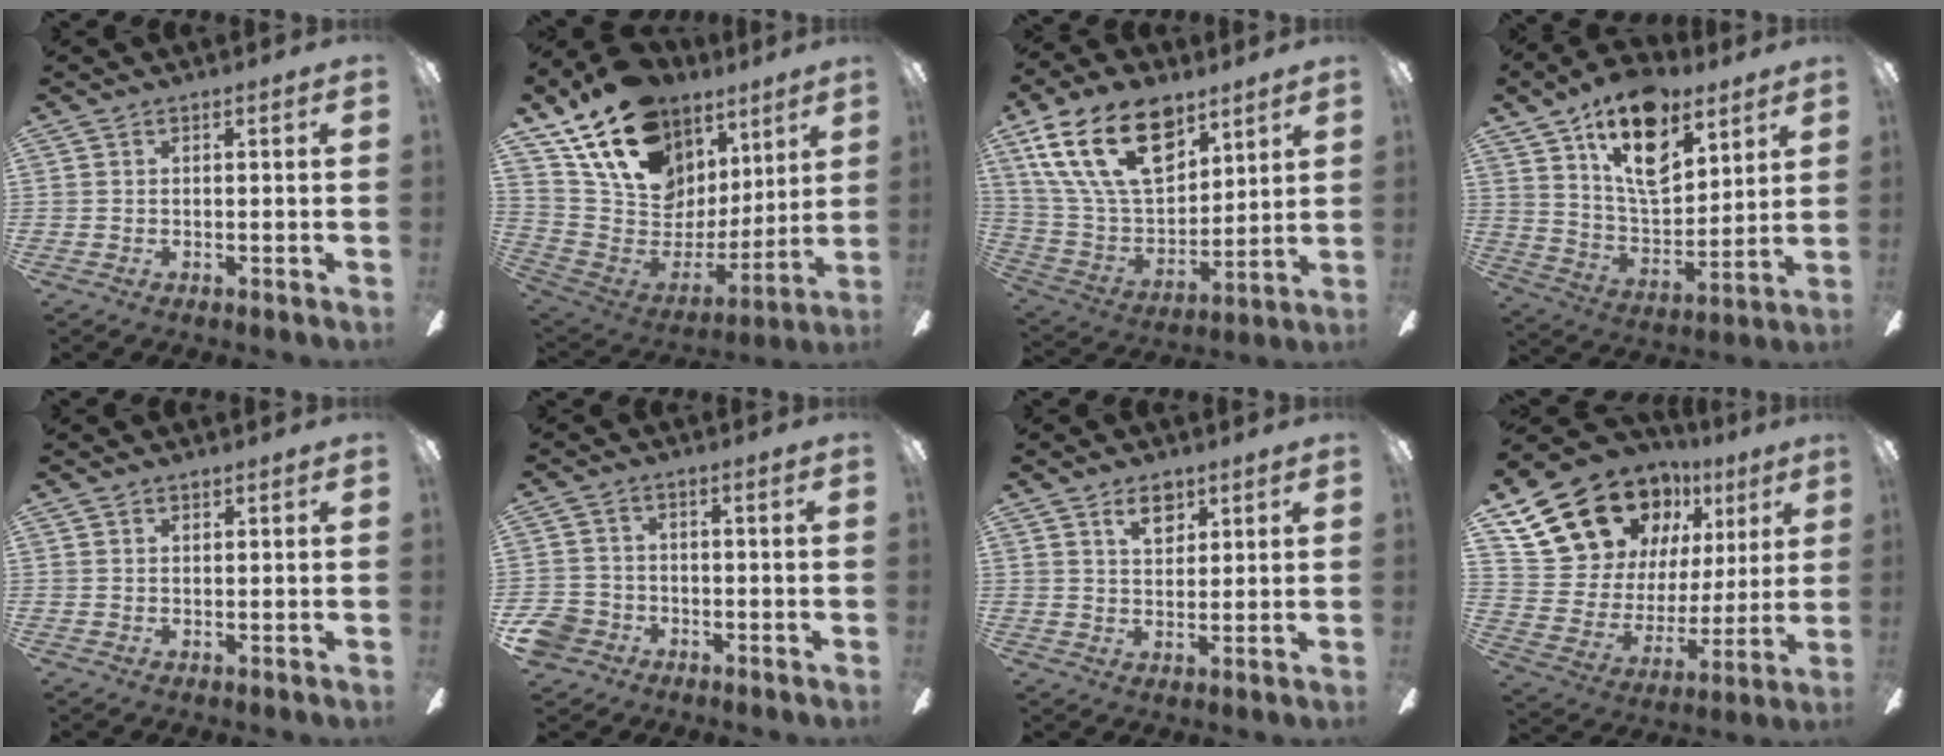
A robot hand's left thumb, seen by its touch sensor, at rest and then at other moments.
{"total": 19.0, "force": [12.4, 11.9, 8.3], "torque": [-0.159, -0.079, 0.233]}
{"total": 22.8, "force": [12.0, 12.8, 14.6], "torque": [-0.281, -0.052, 0.210]}
{"total": 19.0, "force": [11.4, 9.8, 11.7], "torque": [-0.192, -0.053, 0.202]}
{"total": 0.9, "force": [0.8, 0.5, 0.1], "torque": [-0.002, 0.001, 0.014]}
{"total": 6.5, "force": [-3.2, 5.3, 2.0], "torque": [-0.062, 0.021, -0.064]}
{"total": 5.9, "force": [3.7, 3.4, 3.2], "torque": [-0.041, -0.008, 0.062]}
{"total": 20.9, "force": [13.8, 13.6, 7.9], "torque": [-0.148, -0.086, 0.276]}